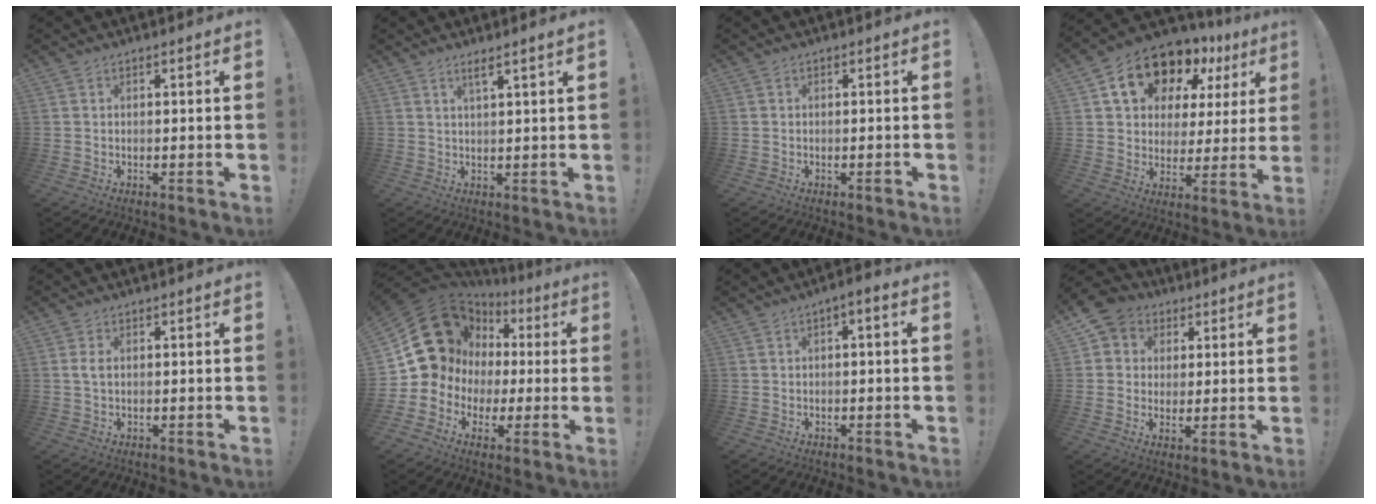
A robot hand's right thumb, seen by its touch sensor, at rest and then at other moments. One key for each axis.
{"total": 3.2, "fx": 1.9, "fy": -0.3, "fz": 2.5, "tx": -0.036, "ty": -0.010, "tz": 0.028}
{"total": 0.9, "fx": -0.7, "fy": -0.1, "fz": 0.6, "tx": -0.007, "ty": 0.001, "tz": -0.012}
{"total": 16.2, "fx": 10.5, "fy": 9.8, "fz": 7.6, "tx": -0.112, "ty": -0.070, "tz": 0.196}
{"total": 2.2, "fx": 0.6, "fy": 1.3, "fz": 1.8, "tx": -0.034, "ty": 0.004, "tz": 0.010}
{"total": 17.6, "fx": 6.1, "fy": 15.1, "fz": 6.7, "tx": -0.085, "ty": -0.042, "tz": 0.151}
{"total": 2.6, "fx": -1.0, "fy": 0.7, "fz": 2.3, "tx": -0.031, "ty": 0.009, "tz": -0.020}
{"total": 7.2, "fx": 2.2, "fy": 6.7, "fz": 1.7, "tx": -0.015, "ty": -0.008, "tz": 0.046}